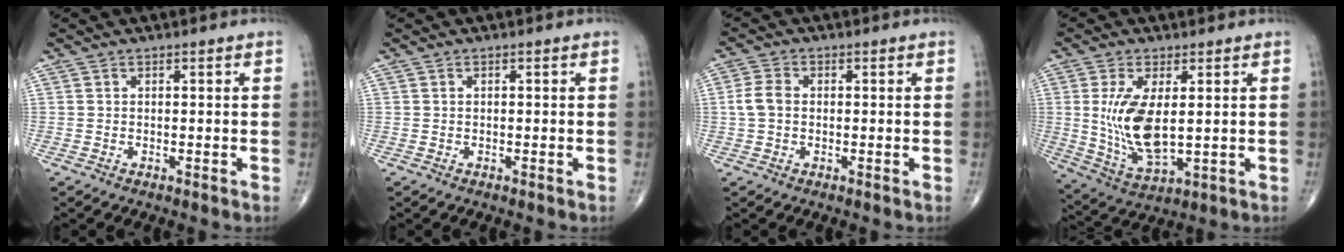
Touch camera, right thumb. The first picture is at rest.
{"total": 0.0}
{"total": 3.9, "force": [0.0, 2.8, 2.8], "torque": [-0.065, 0.011, -0.005]}
{"total": 12.1, "force": [1.2, 5.3, 10.8], "torque": [-0.215, -0.021, 0.039]}